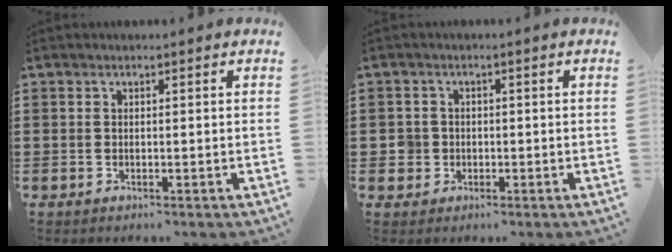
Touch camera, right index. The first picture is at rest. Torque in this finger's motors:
{"motor_torque": [0.76, -0.66, 0.28, 0.02]}